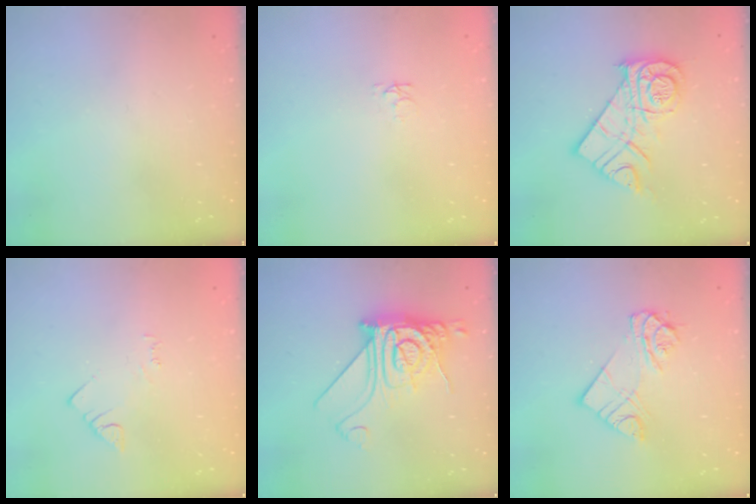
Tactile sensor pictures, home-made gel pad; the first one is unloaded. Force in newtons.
{"total": 3.4, "press": 3.4, "slide": 0.4}
{"total": 16.2, "press": 16.1, "slide": 1.6}
{"total": 2.5, "press": 2.5, "slide": 0.4}
{"total": 20.3, "press": 20.2, "slide": 2.3}
{"total": 9.8, "press": 9.8, "slide": 0.7}